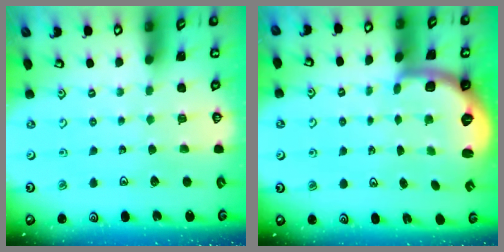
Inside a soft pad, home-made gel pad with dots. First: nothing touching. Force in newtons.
{"total": 1.9, "press": 1.8, "slide": 0.4}